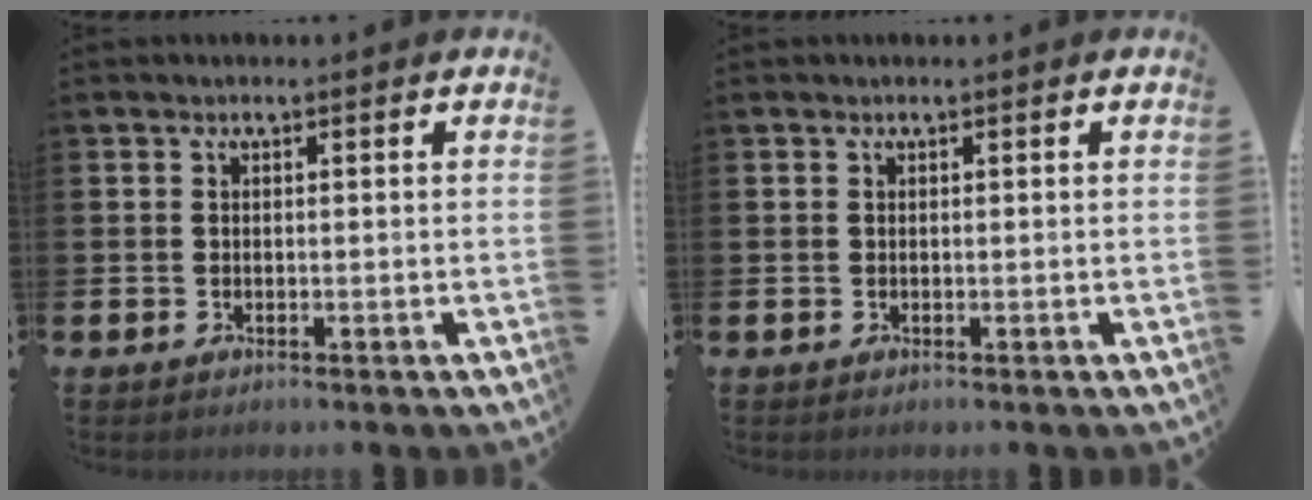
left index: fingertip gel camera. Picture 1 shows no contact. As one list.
[{"total": 0.0}]